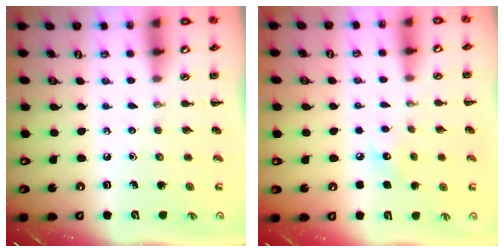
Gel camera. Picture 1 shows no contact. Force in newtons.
{"total": 6.2, "press": 5.9, "slide": 1.6}